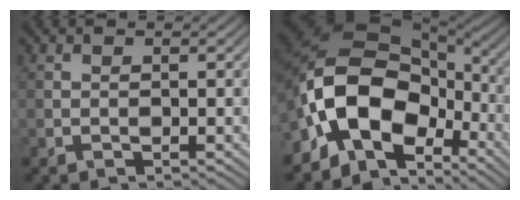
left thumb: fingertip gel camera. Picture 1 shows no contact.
{"total": 14.0, "force": [-5.2, 8.7, 9.6], "torque": [-0.178, 0.004, -0.117]}